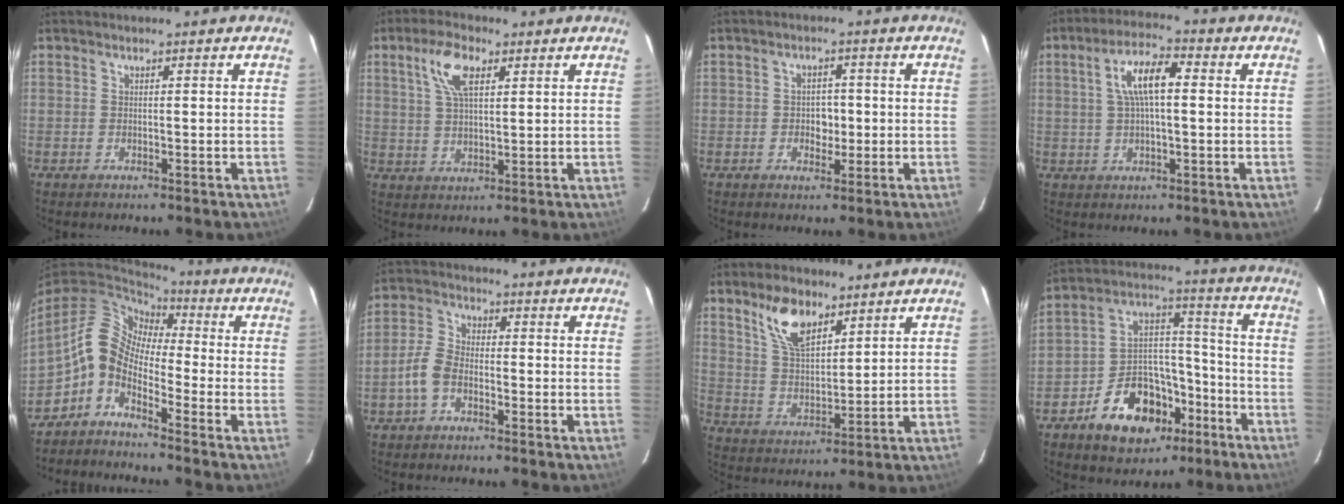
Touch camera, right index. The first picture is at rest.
{"total": 7.6, "force": [3.4, 3.3, 5.9], "torque": [-0.114, 0.015, 0.067]}
{"total": 3.2, "force": [-0.5, 2.6, 1.7], "torque": [-0.027, 0.008, -0.006]}
{"total": 8.2, "force": [1.5, 2.8, 7.5], "torque": [-0.142, 0.018, 0.028]}
{"total": 8.2, "force": [-3.0, 5.4, 5.5], "torque": [-0.102, 0.020, -0.081]}
{"total": 5.2, "force": [-2.4, 3.3, 3.2], "torque": [-0.073, 0.013, -0.048]}
{"total": 9.6, "force": [6.1, 4.5, 5.9], "torque": [-0.108, 0.010, 0.124]}
{"total": 15.5, "force": [-8.5, 10.2, 8.1], "torque": [-0.154, 0.042, -0.121]}